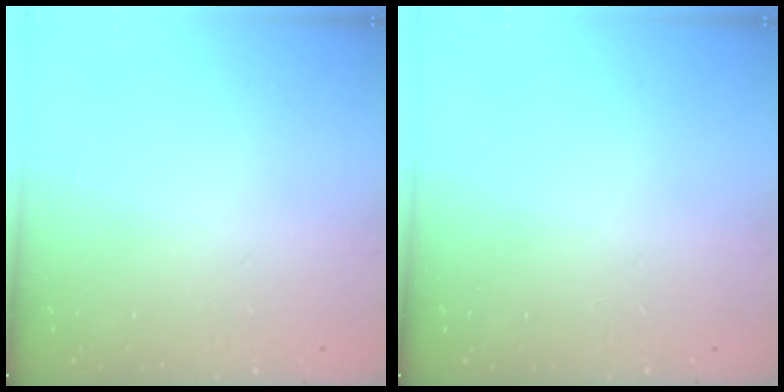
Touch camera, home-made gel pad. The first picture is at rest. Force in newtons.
{"total": 0.0}